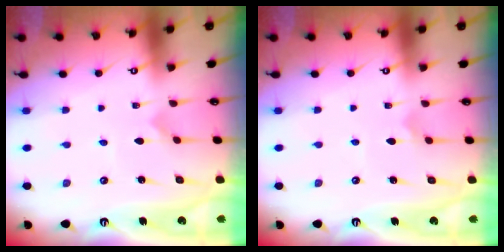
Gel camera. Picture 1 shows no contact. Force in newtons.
{"total": 2.3, "press": 2.3, "slide": 0.2}